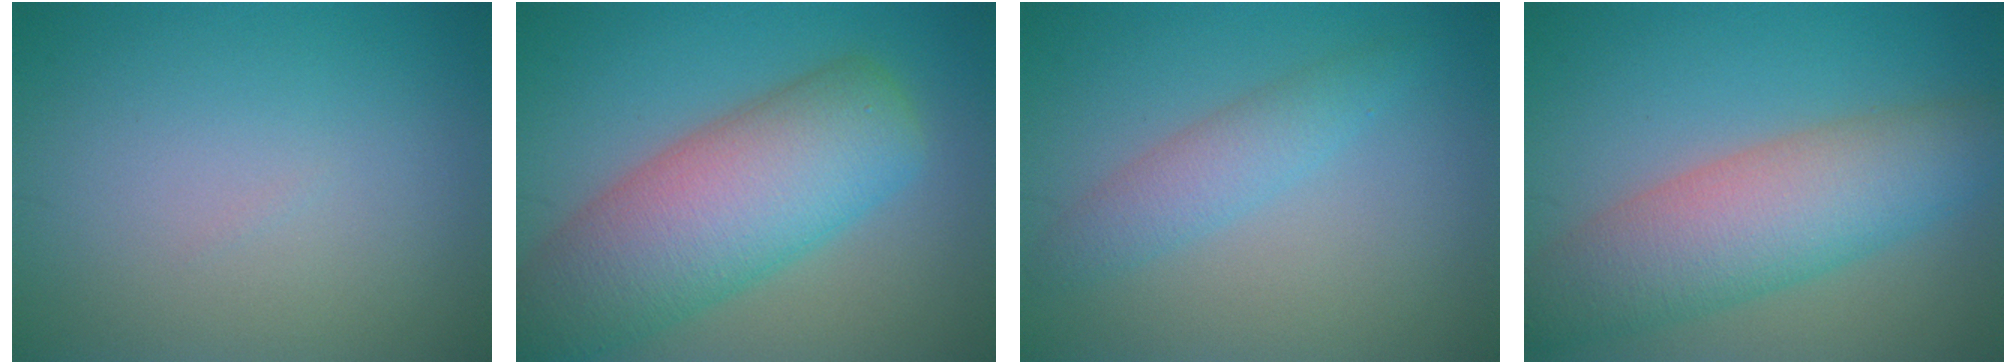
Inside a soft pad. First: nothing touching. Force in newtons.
{"total": 10.5, "press": 10.4, "slide": 0.6}
{"total": 2.7, "press": 2.7, "slide": 0.1}
{"total": 7.9, "press": 7.9, "slide": 0.5}